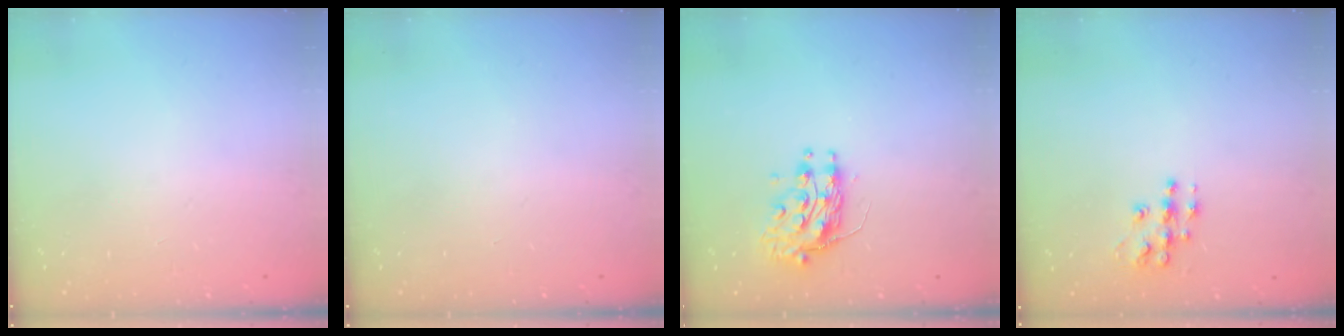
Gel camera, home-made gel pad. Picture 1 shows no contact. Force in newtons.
{"total": 0.0}
{"total": 9.6, "press": 9.6, "slide": 0.7}
{"total": 9.4, "press": 9.4, "slide": 0.5}